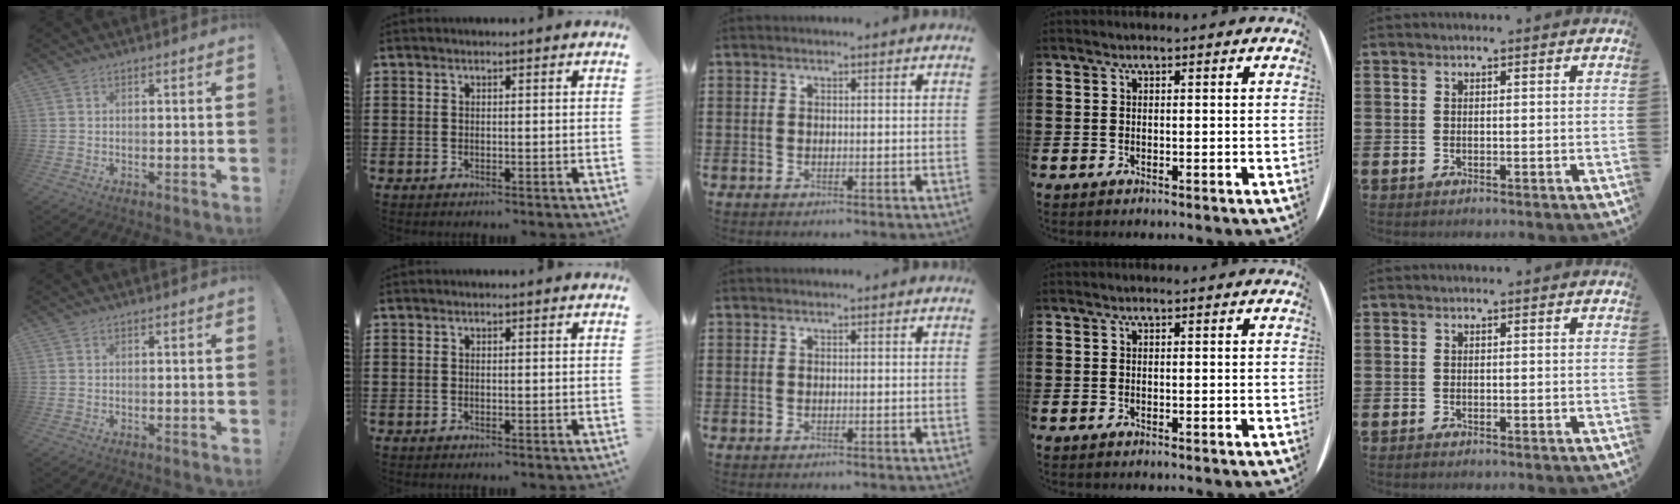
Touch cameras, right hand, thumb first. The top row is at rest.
{}